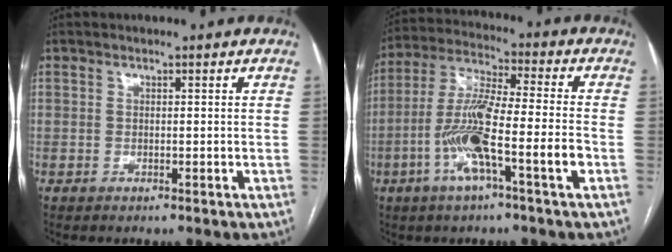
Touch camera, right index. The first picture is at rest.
{"total": 12.9, "force": [-4.4, 0.5, 12.1], "torque": [-0.238, 0.004, -0.086]}